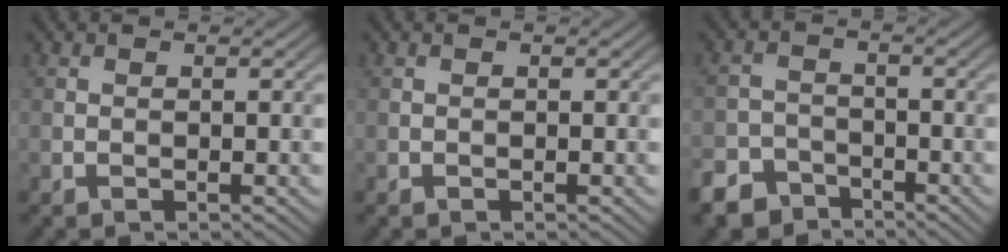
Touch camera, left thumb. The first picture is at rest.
{"total": 0.0}
{"total": 5.4, "force": [-4.3, 3.0, 1.4], "torque": [-0.026, -0.005, -0.084]}